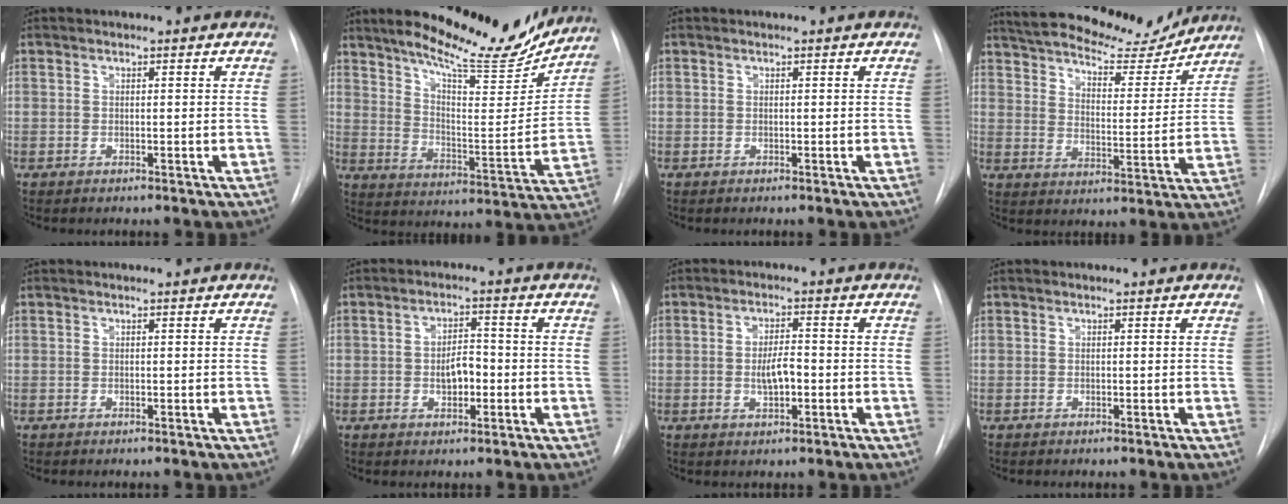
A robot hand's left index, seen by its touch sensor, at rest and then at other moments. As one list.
[{"total": 19.0, "force": [16.6, 3.1, 8.7], "torque": [-0.134, -0.031, 0.240]}, {"total": 0.0}, {"total": 18.8, "force": [16.8, 4.7, 7.0], "torque": [-0.119, -0.005, 0.239]}, {"total": 0.0}, {"total": 4.2, "force": [-0.9, 2.2, 3.4], "torque": [-0.055, 0.008, -0.014]}, {"total": 4.1, "force": [-0.8, 1.4, 3.7], "torque": [-0.066, 0.001, -0.012]}, {"total": 0.0}]